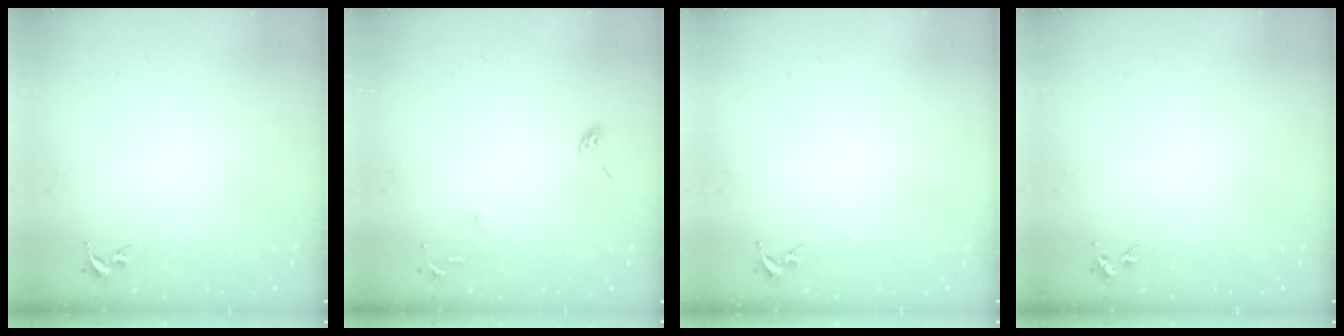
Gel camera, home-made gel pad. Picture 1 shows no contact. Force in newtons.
{"total": 7.0, "press": 7.0, "slide": 0.7}
{"total": 0.0}
{"total": 4.3, "press": 4.3, "slide": 0.6}